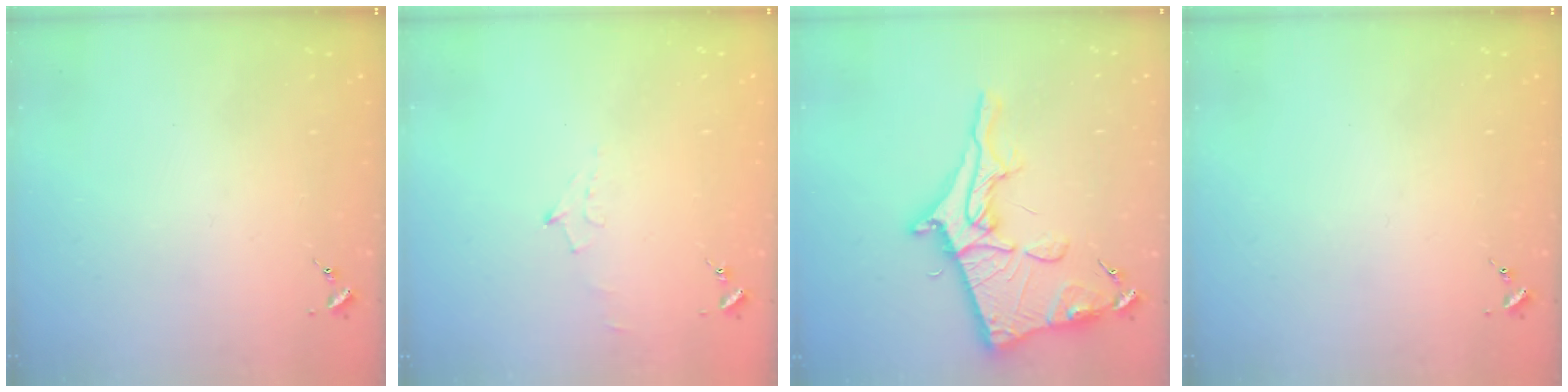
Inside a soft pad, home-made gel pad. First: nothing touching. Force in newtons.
{"total": 5.2, "press": 5.2, "slide": 0.6}
{"total": 19.1, "press": 19.1, "slide": 1.4}
{"total": 0.0}